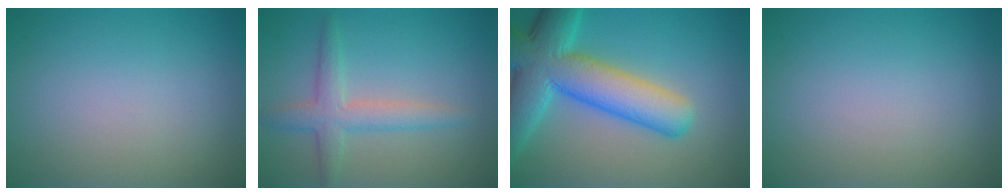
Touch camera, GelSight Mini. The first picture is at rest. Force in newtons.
{"total": 3.3, "press": 3.3, "slide": 0.2}
{"total": 10.3, "press": 10.3, "slide": 0.4}
{"total": 0.0}